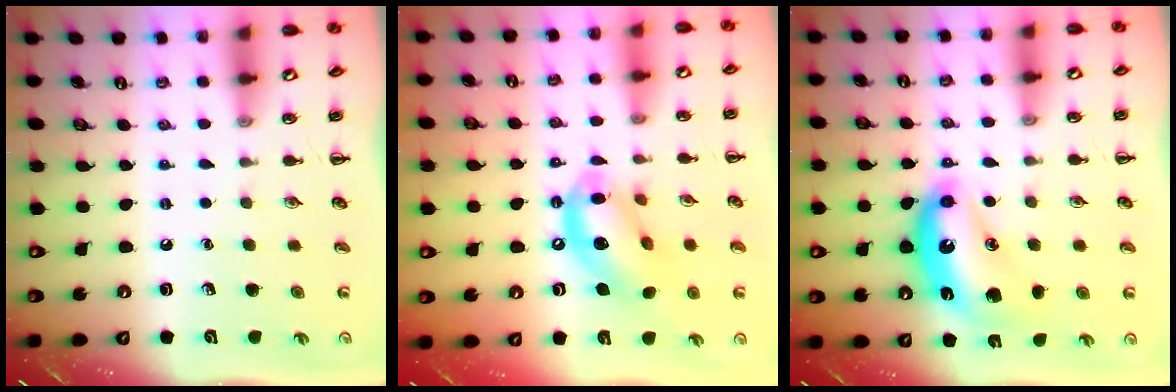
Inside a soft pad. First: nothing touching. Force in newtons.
{"total": 13.3, "press": 12.9, "slide": 3.4}
{"total": 13.6, "press": 13.6, "slide": 1.1}